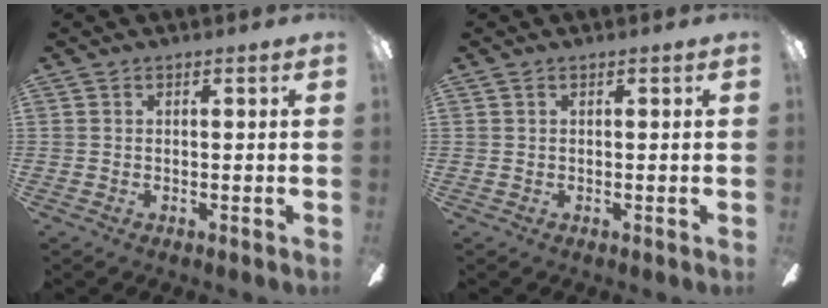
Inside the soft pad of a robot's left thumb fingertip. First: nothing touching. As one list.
[{"total": 0.0}]